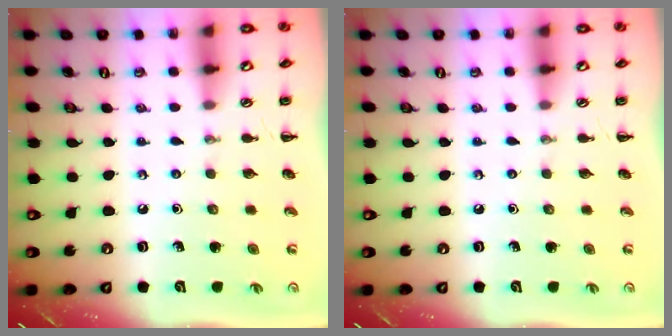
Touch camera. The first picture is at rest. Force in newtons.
{"total": 0.0}